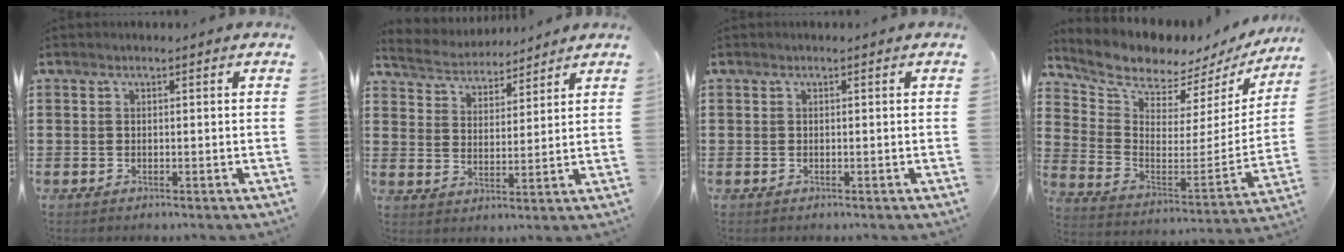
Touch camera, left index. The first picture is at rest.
{"total": 4.4, "force": [4.3, 0.7, -0.2], "torque": [-0.020, -0.023, 0.075]}
{"total": 0.0}
{"total": 6.4, "force": [6.1, 1.3, 1.2], "torque": [-0.066, -0.065, 0.104]}